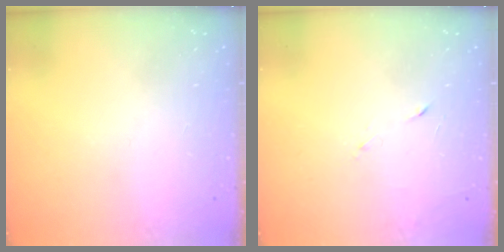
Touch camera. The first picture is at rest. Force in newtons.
{"total": 3.8, "press": 3.7, "slide": 0.9}